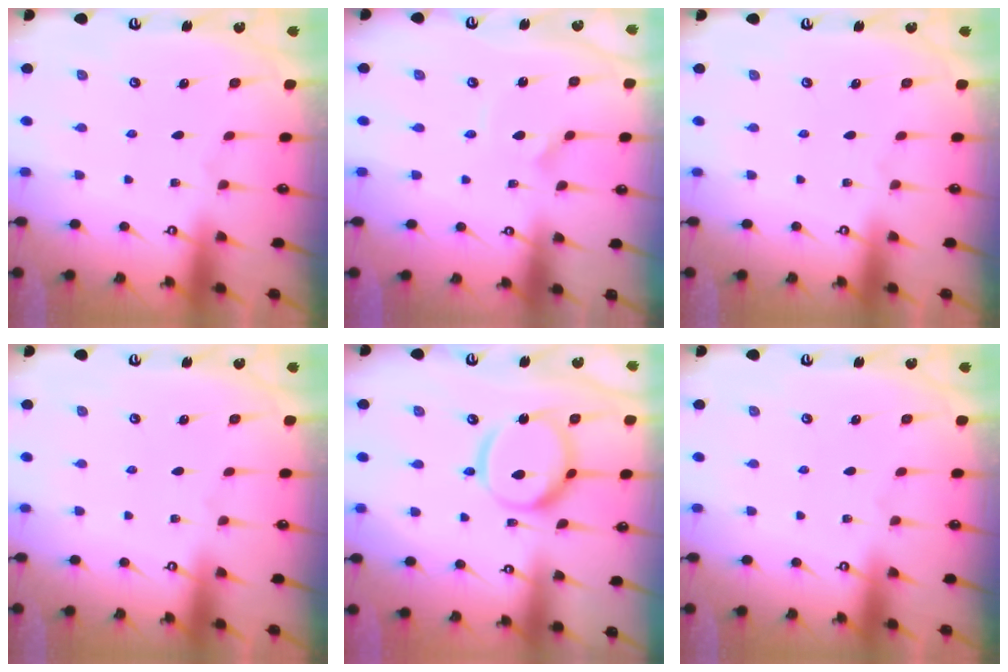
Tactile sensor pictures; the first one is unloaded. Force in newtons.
{"total": 2.9, "press": 2.9, "slide": 0.4}
{"total": 0.0}
{"total": 0.0}
{"total": 13.7, "press": 13.7, "slide": 1.3}
{"total": 0.0}